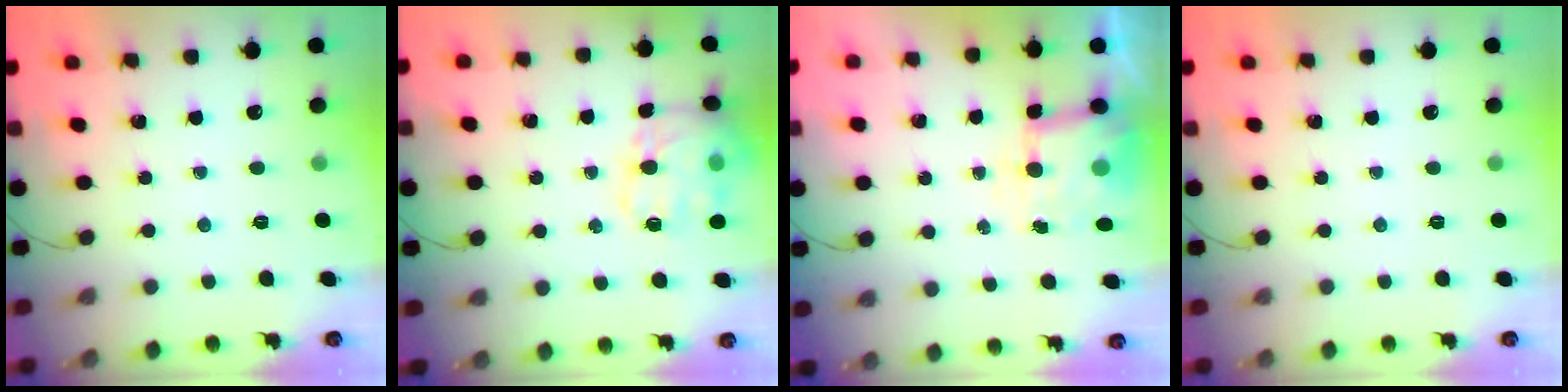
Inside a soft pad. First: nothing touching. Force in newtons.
{"total": 17.4, "press": 17.3, "slide": 1.6}
{"total": 6.1, "press": 6.1, "slide": 0.3}
{"total": 0.0}